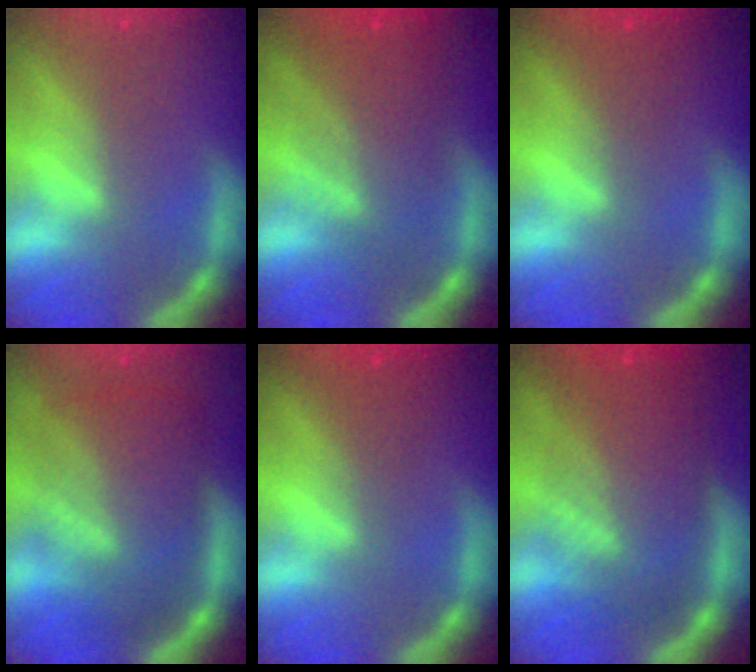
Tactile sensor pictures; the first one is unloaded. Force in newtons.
{"total": 7.0}
{"total": 2.0}
{"total": 10.0}
{"total": 2.0}
{"total": 10.0}